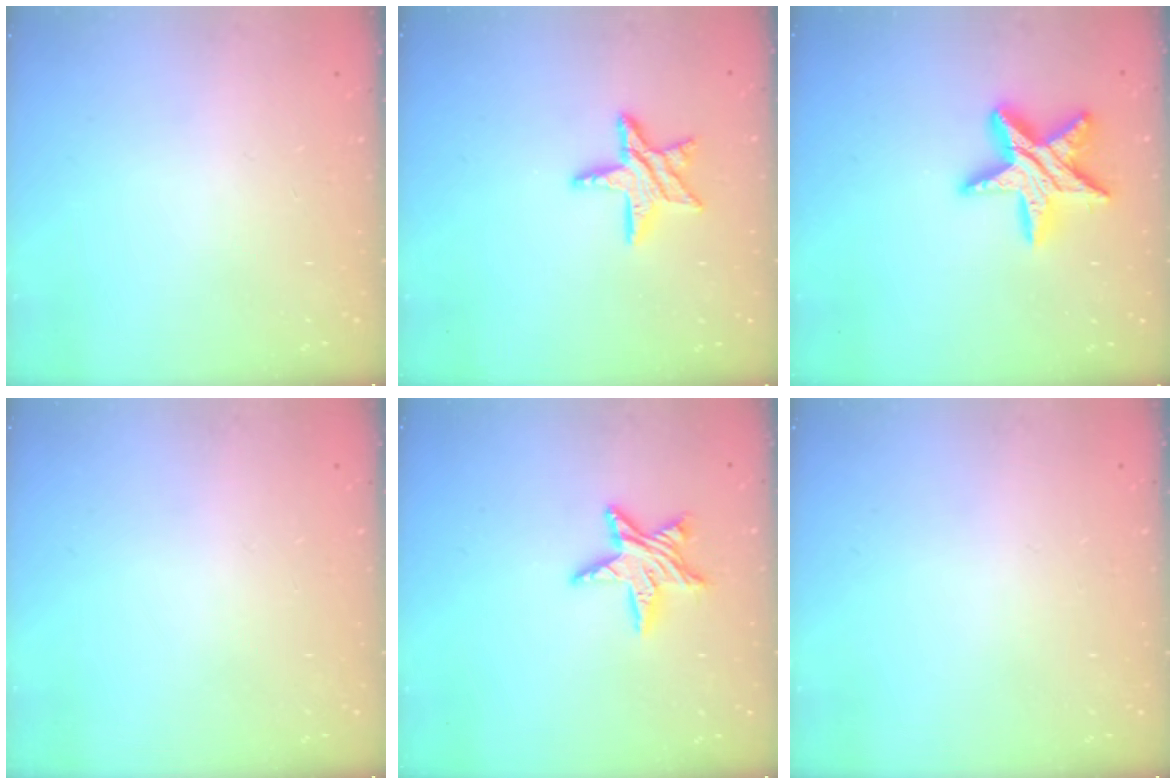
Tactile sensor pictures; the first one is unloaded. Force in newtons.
{"total": 11.6, "press": 11.5, "slide": 0.8}
{"total": 16.1, "press": 16.0, "slide": 1.1}
{"total": 0.0}
{"total": 10.1, "press": 10.0, "slide": 0.7}
{"total": 0.0}